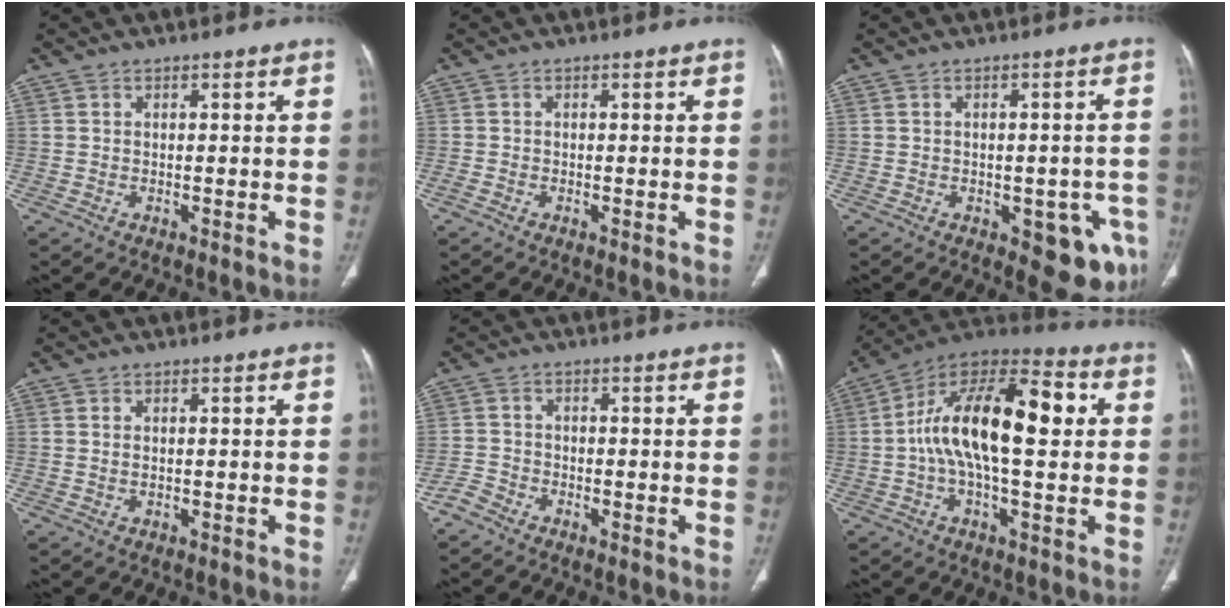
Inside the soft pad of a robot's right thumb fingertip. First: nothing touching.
{"total": 0.7, "force": [-0.4, 0.2, 0.6], "torque": [-0.015, -0.005, -0.012]}
{"total": 9.8, "force": [-4.0, 4.6, 7.7], "torque": [-0.060, 0.008, -0.042]}
{"total": 0.5, "force": [0.1, 0.3, 0.5], "torque": [-0.013, 0.001, 0.004]}
{"total": 2.2, "force": [-2.1, 0.6, 0.2], "torque": [-0.003, -0.006, -0.050]}
{"total": 20.1, "force": [2.1, 8.5, 18.1], "torque": [-0.296, 0.036, 0.023]}